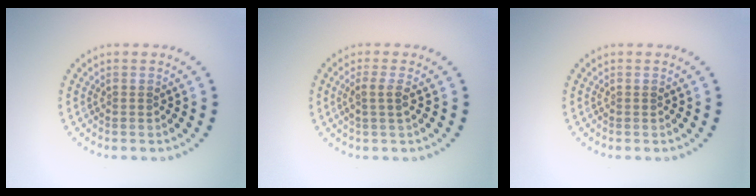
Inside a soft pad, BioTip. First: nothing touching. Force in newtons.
{"total": 1.5, "press": 1.3, "slide": 0.8}
{"total": 0.0}